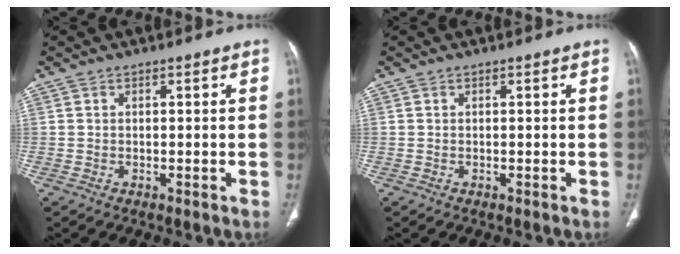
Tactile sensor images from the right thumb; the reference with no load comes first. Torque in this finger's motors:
{"motor_torque": [0.64, 0.28, 0.08, -0.07, 0.00]}